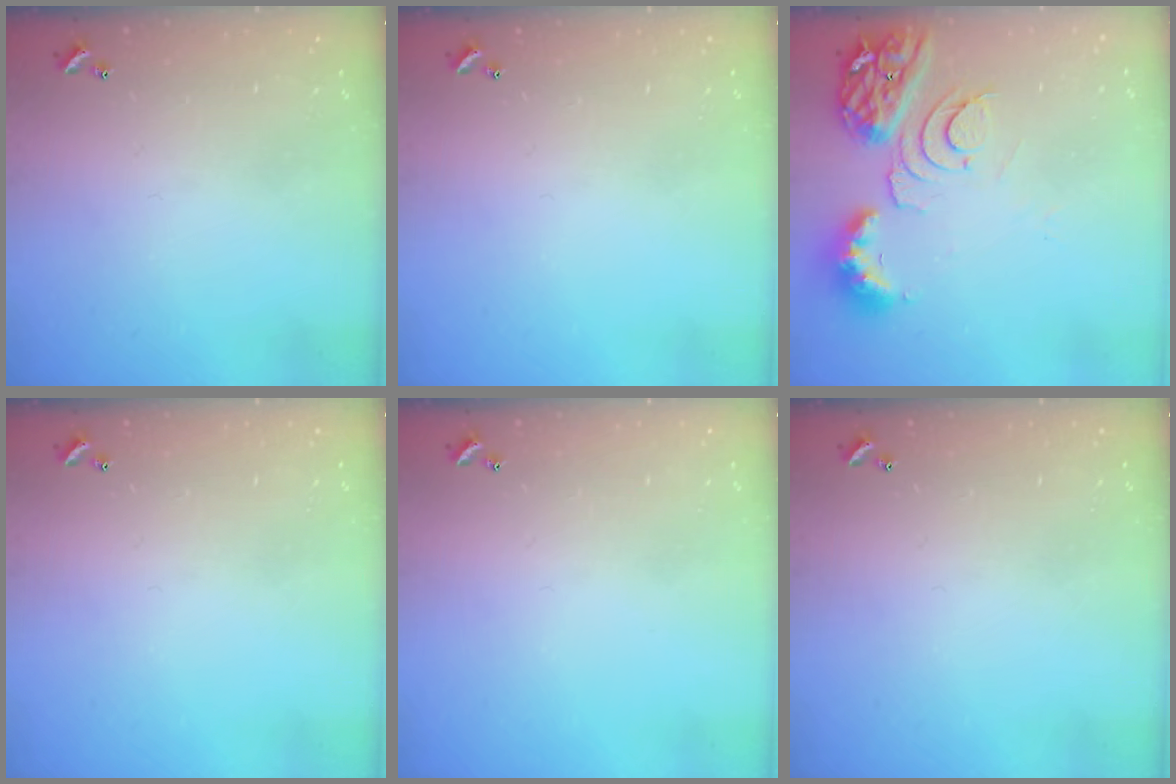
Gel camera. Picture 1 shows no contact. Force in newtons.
{"total": 0.0}
{"total": 10.1, "press": 10.0, "slide": 1.2}
{"total": 0.0}
{"total": 0.0}
{"total": 0.0}